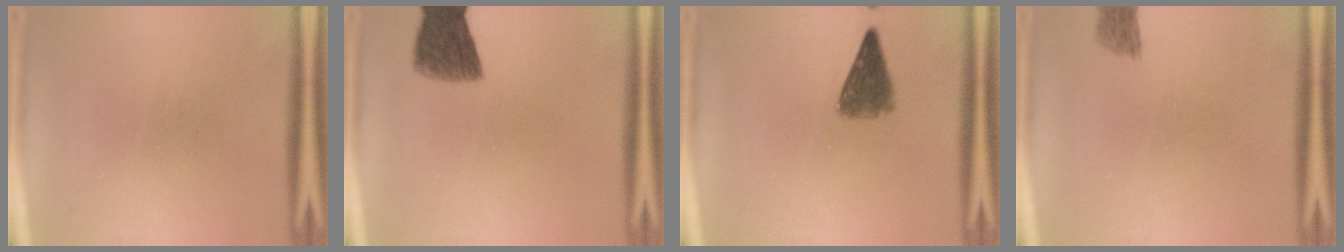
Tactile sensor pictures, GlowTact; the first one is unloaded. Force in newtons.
{"total": 7.2}
{"total": 5.1}
{"total": 1.9}